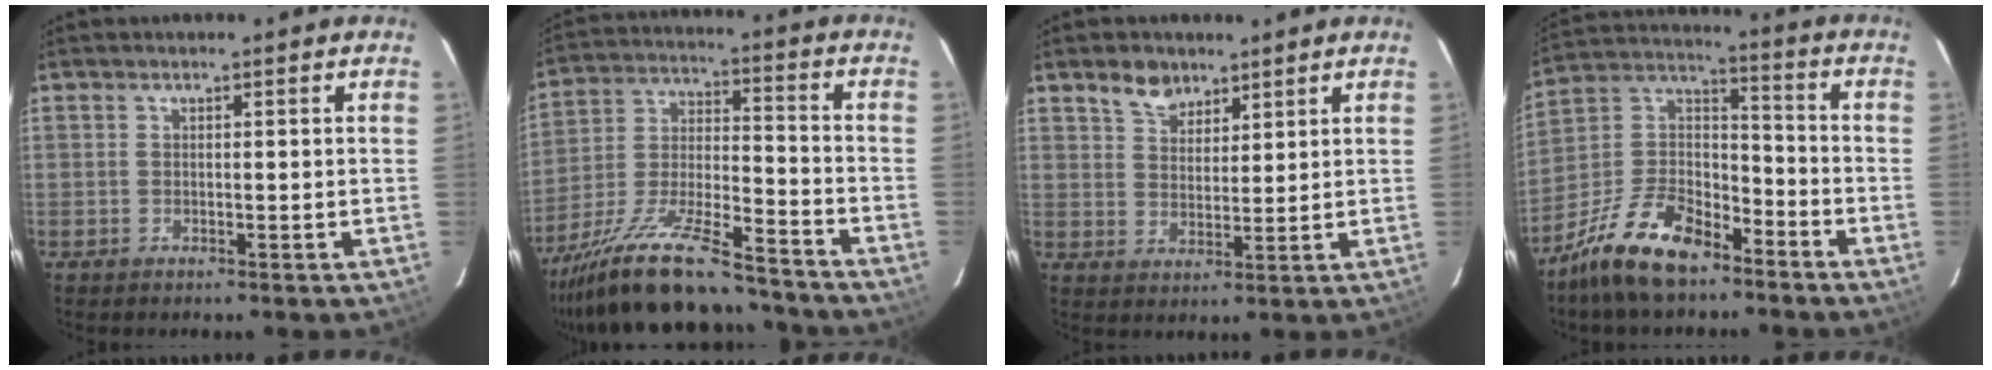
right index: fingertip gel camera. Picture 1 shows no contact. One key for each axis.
{"total": 23.7, "fx": -19.5, "fy": 4.9, "fz": 12.6, "tx": -0.248, "ty": -0.033, "tz": -0.312}
{"total": 5.4, "fx": 3.9, "fy": 3.2, "fz": 1.9, "tx": -0.028, "ty": 0.009, "tz": 0.071}
{"total": 16.2, "fx": -11.0, "fy": 7.4, "fz": 9.2, "tx": -0.201, "ty": 0.020, "tz": -0.201}